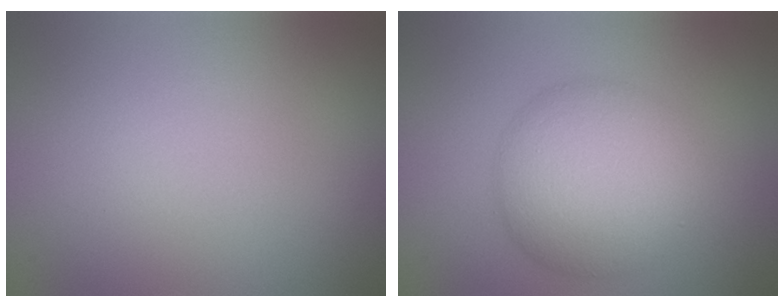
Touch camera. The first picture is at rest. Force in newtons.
{"total": 8.7, "press": 8.7, "slide": 0.2}